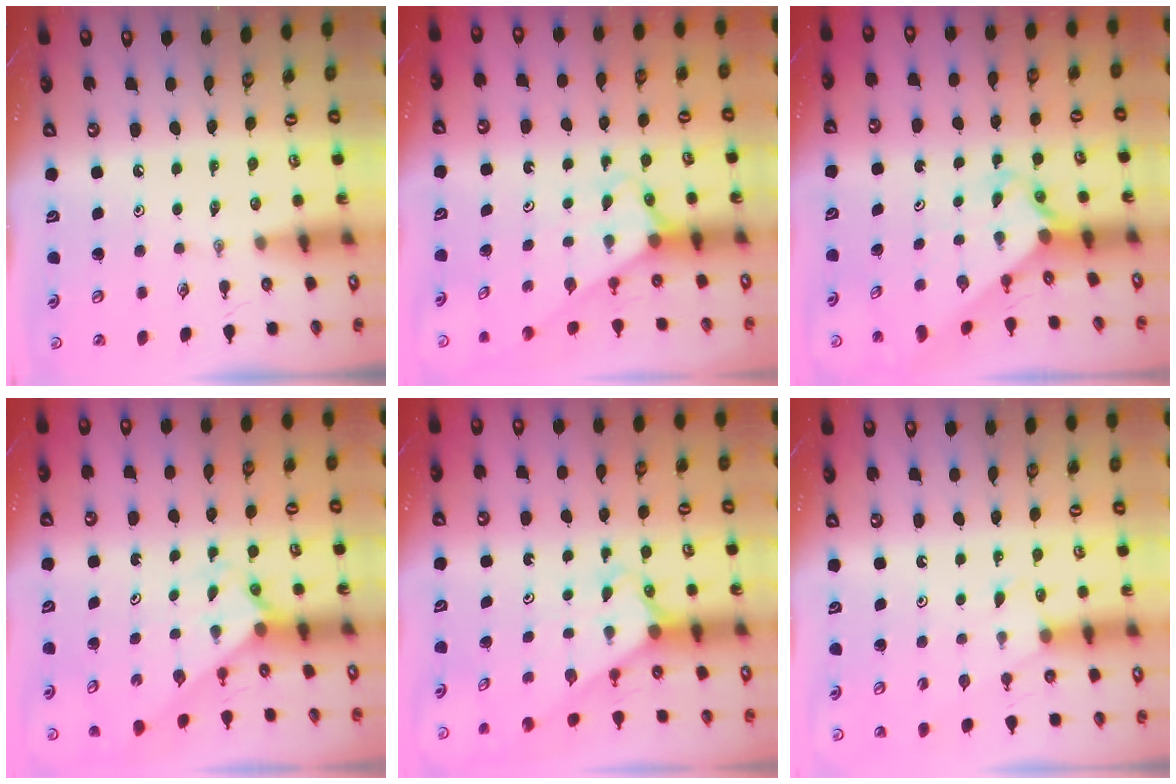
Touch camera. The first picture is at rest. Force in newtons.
{"total": 2.7, "press": 2.7, "slide": 0.2}
{"total": 2.5, "press": 2.5, "slide": 0.3}
{"total": 1.8, "press": 1.7, "slide": 0.2}
{"total": 2.4, "press": 2.4, "slide": 0.2}
{"total": 5.0, "press": 4.9, "slide": 0.6}